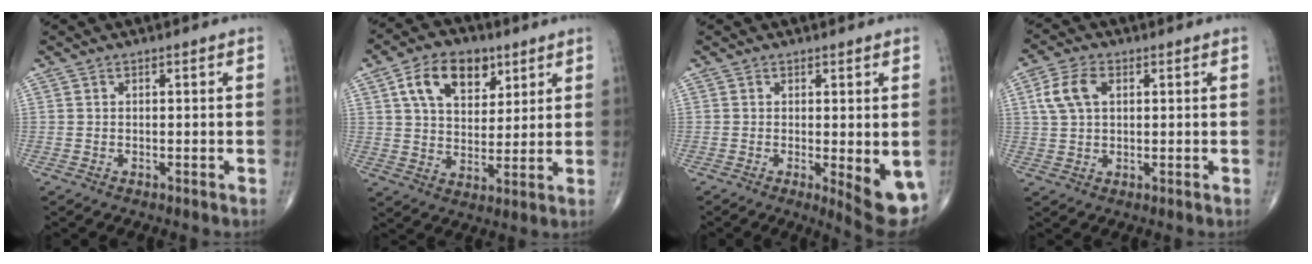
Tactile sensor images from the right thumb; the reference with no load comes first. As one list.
[{"total": 12.4, "force": [5.7, 7.7, 7.8], "torque": [-0.102, -0.015, 0.100]}, {"total": 7.8, "force": [-1.6, 2.0, 7.4], "torque": [-0.091, -0.020, -0.018]}, {"total": 6.4, "force": [1.8, 4.0, 4.8], "torque": [-0.101, 0.010, 0.035]}]